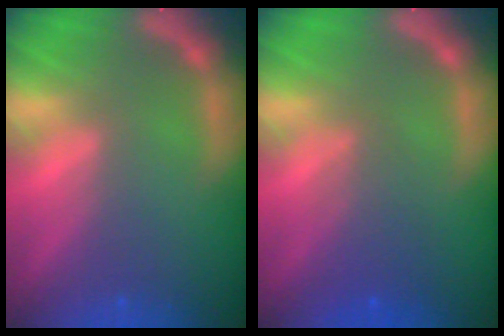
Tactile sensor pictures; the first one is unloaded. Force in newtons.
{"total": 3.0}